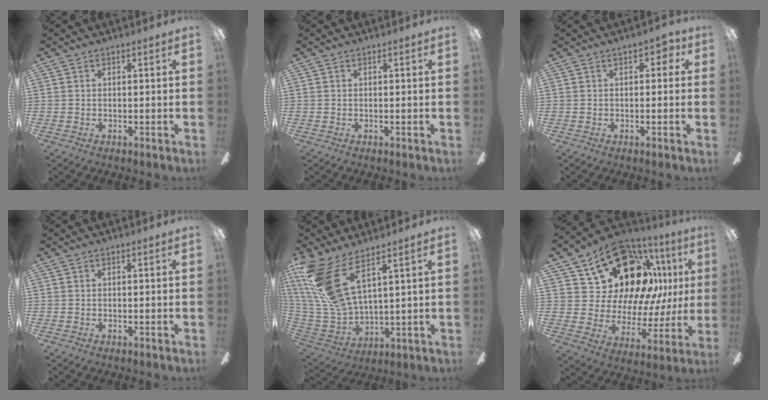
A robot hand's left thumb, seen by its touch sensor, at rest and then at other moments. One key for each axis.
{"total": 0.0}
{"total": 2.0, "fx": 0.5, "fy": 1.5, "fz": 1.3, "tx": -0.017, "ty": 0.004, "tz": 0.007}
{"total": 0.0}
{"total": 18.6, "fx": 10.1, "fy": 7.3, "fz": 13.8, "tx": -0.318, "ty": -0.054, "tz": 0.177}
{"total": 22.1, "fx": 13.1, "fy": 13.7, "fz": 11.3, "tx": -0.179, "ty": -0.081, "tz": 0.259}